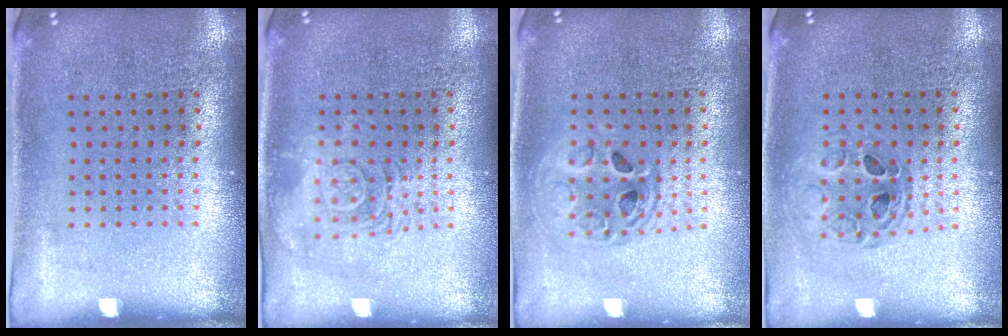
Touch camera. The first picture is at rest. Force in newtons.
{"total": 2.8, "press": 2.8, "slide": 0.4}
{"total": 1.5, "press": 1.2, "slide": 0.8}
{"total": 0.8, "press": 0.7, "slide": 0.1}